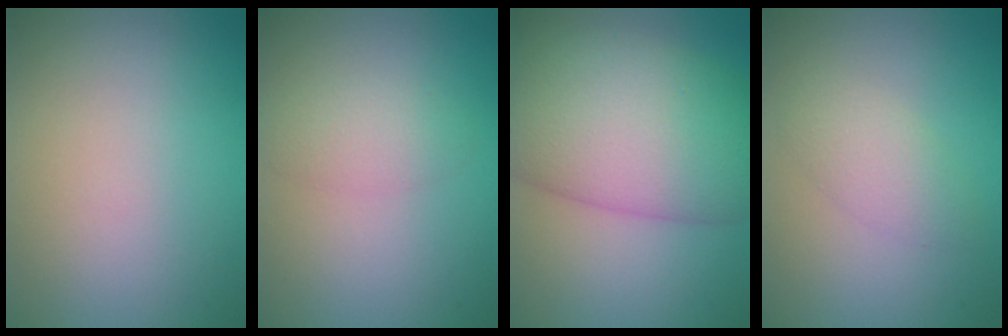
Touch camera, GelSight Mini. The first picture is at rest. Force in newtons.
{"total": 2.3, "press": 2.3, "slide": 0.0}
{"total": 12.0, "press": 12.0, "slide": 0.5}
{"total": 2.4, "press": 2.4, "slide": 0.1}